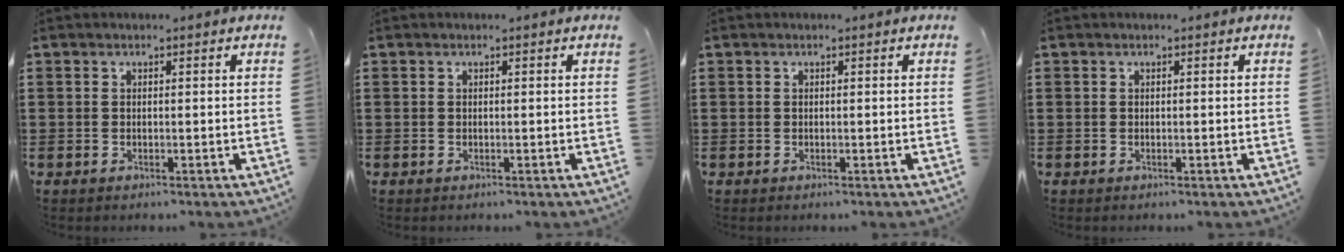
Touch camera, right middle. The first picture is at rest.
{"total": 0.0}
{"total": 0.0}
{"total": 0.0}